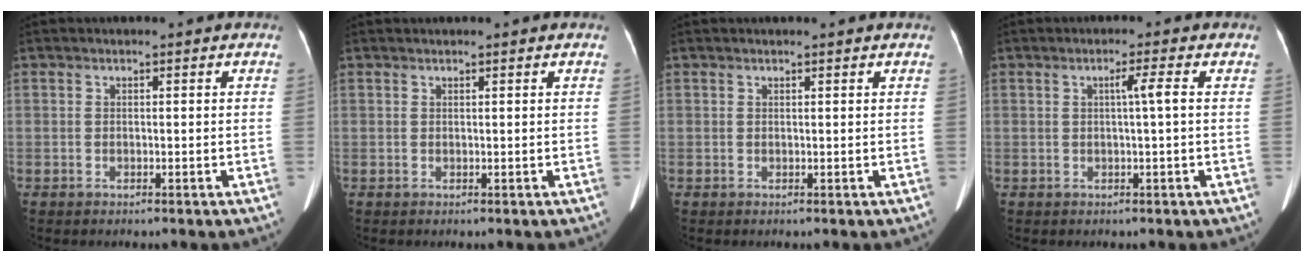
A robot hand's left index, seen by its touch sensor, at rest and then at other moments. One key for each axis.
{"total": 1.0, "fx": 0.9, "fy": -0.1, "fz": 0.4, "tx": -0.008, "ty": 0.016, "tz": 0.019}
{"total": 1.3, "fx": 1.2, "fy": 0.0, "fz": 0.5, "tx": -0.008, "ty": 0.009, "tz": 0.017}
{"total": 2.3, "fx": 0.3, "fy": -0.4, "fz": 2.2, "tx": -0.034, "ty": 0.003, "tz": 0.004}